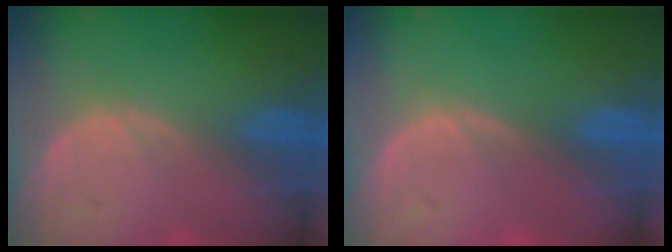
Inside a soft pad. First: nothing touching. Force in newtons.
{"total": 0.0}